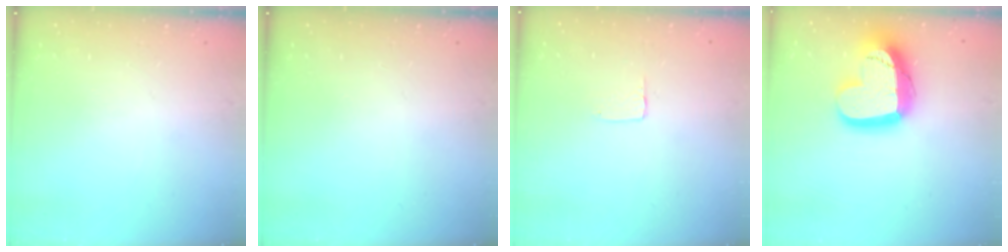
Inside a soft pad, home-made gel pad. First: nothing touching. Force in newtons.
{"total": 0.0}
{"total": 3.7, "press": 3.6, "slide": 0.3}
{"total": 19.5, "press": 19.4, "slide": 1.4}